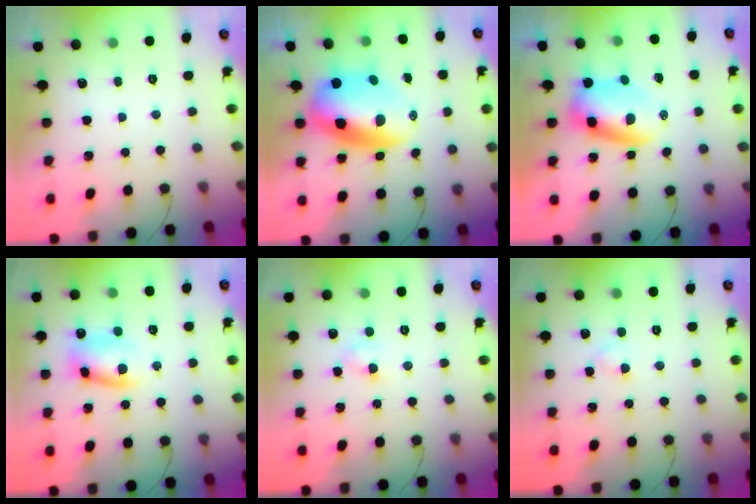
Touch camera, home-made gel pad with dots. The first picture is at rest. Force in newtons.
{"total": 13.3, "press": 12.8, "slide": 3.6}
{"total": 7.4, "press": 7.2, "slide": 1.6}
{"total": 10.6, "press": 10.6, "slide": 1.1}
{"total": 3.5, "press": 3.3, "slide": 1.3}
{"total": 2.2, "press": 1.9, "slide": 1.0}